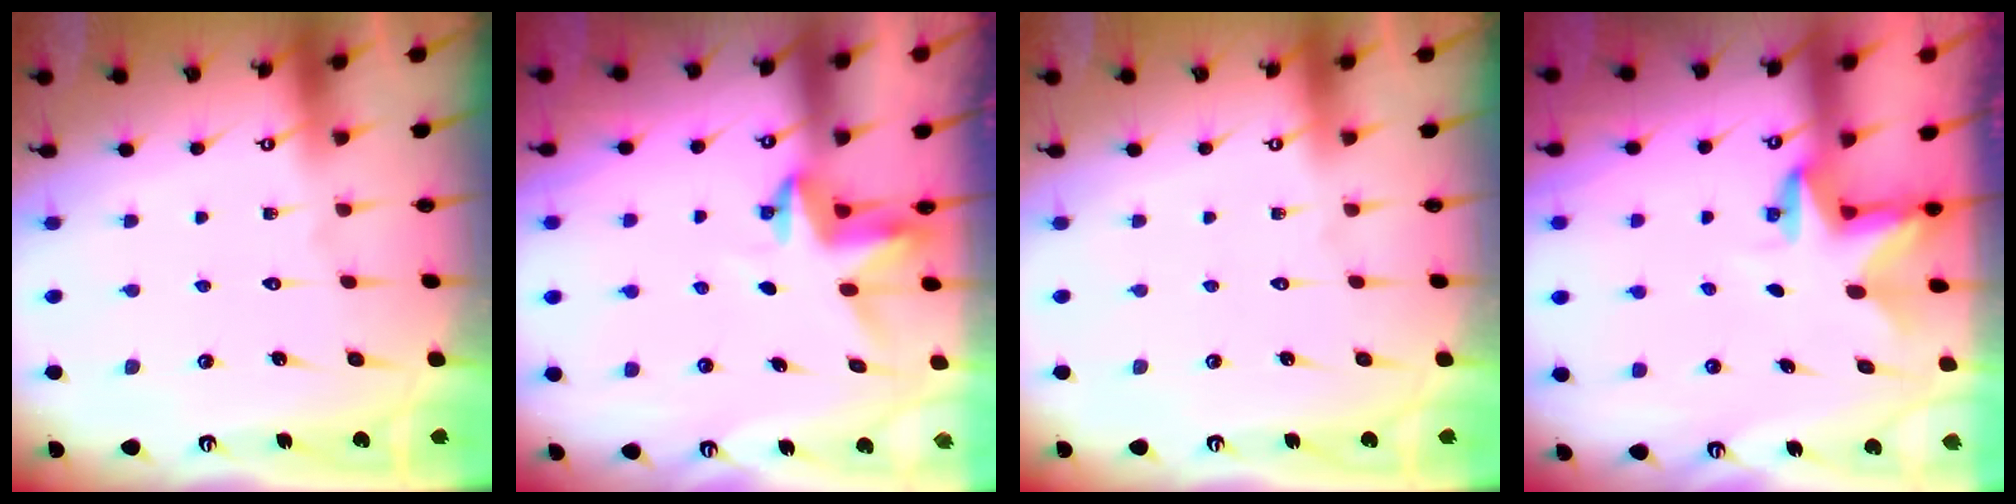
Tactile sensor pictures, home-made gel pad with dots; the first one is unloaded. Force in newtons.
{"total": 3.8, "press": 3.8, "slide": 0.3}
{"total": 0.0}
{"total": 2.9, "press": 2.9, "slide": 0.2}